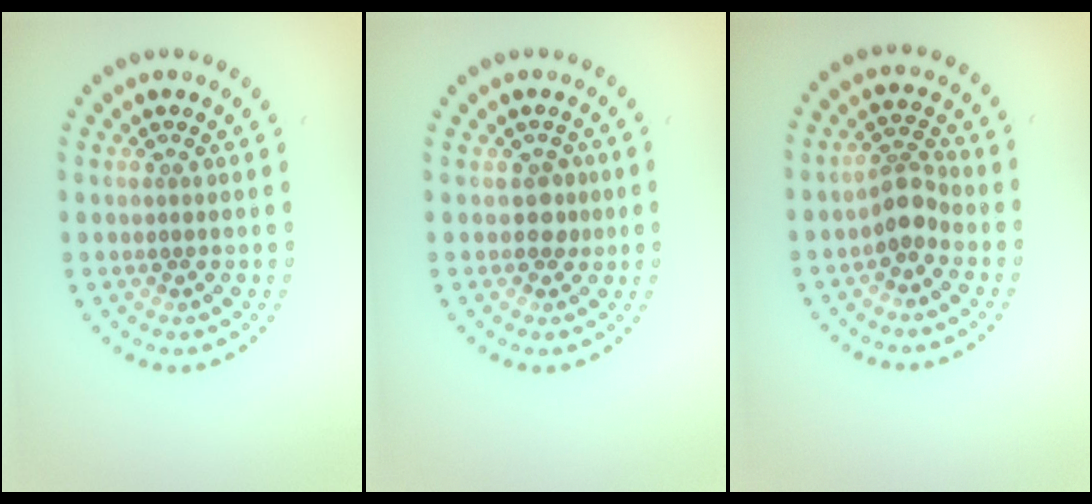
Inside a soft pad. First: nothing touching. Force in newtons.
{"total": 1.3, "press": 1.1, "slide": 0.6}
{"total": 2.6, "press": 2.0, "slide": 1.7}